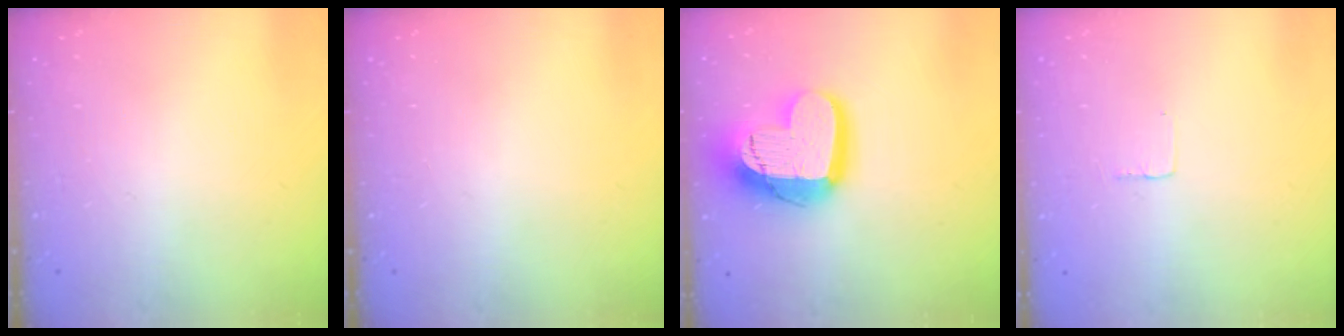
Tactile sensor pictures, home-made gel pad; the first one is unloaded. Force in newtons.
{"total": 0.0}
{"total": 19.1, "press": 19.1, "slide": 1.4}
{"total": 1.9, "press": 1.9, "slide": 0.1}